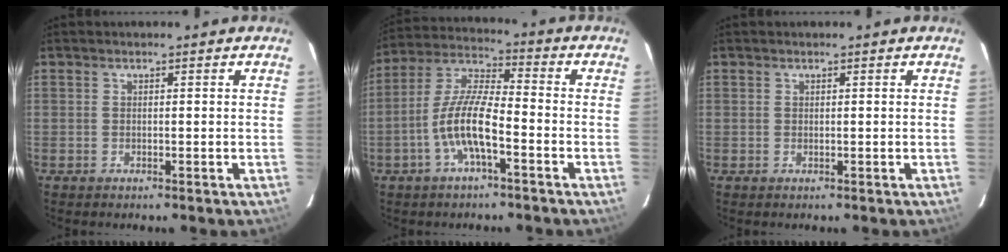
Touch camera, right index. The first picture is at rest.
{"total": 10.0, "force": [-4.1, 2.3, 8.9], "torque": [-0.191, 0.004, -0.081]}
{"total": 0.0}